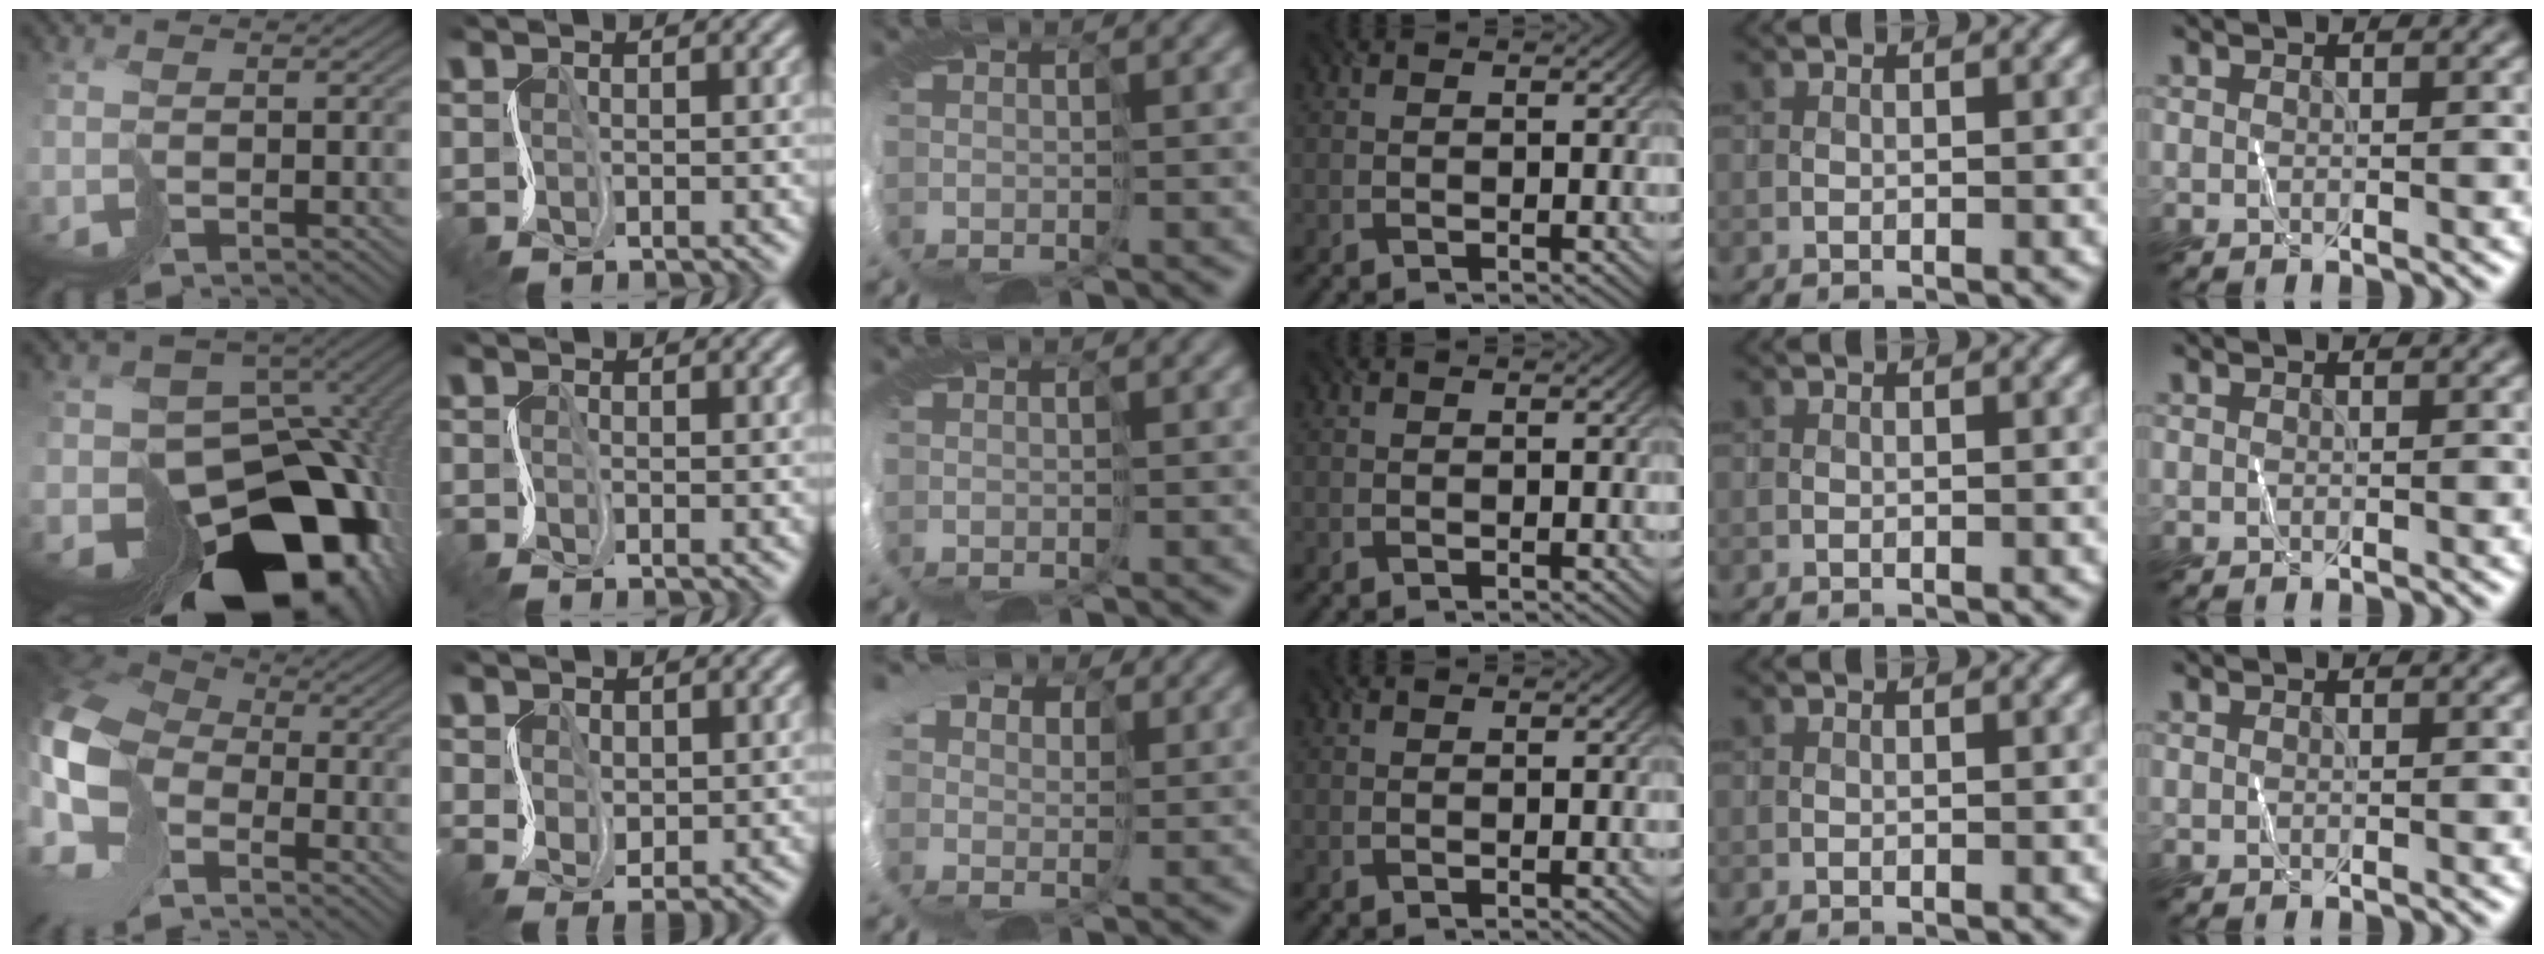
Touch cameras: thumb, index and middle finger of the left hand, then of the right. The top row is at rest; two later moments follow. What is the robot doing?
{"motion": "cut", "object": "paper"}